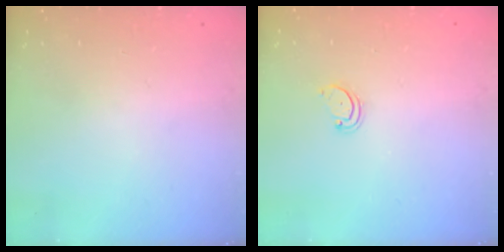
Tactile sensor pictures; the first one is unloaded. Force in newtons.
{"total": 2.2, "press": 2.2, "slide": 0.2}